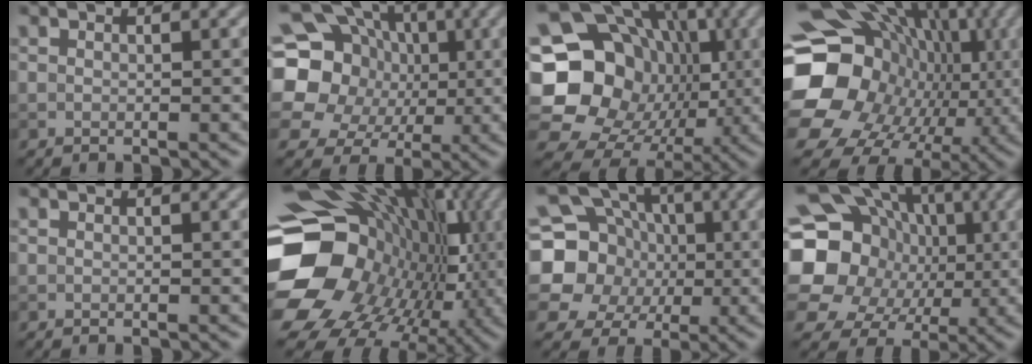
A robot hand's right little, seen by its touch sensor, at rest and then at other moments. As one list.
[{"total": 19.0, "force": [1.7, 17.4, 7.5], "torque": [-0.179, 0.023, -0.010]}, {"total": 18.8, "force": [0.2, 17.1, 8.0], "torque": [-0.164, 0.024, -0.014]}, {"total": 18.4, "force": [0.0, 15.8, 9.4], "torque": [-0.166, -0.011, -0.007]}, {"total": 0.0}, {"total": 19.1, "force": [-1.3, 15.6, 10.9], "torque": [-0.217, -0.019, -0.008]}, {"total": 15.5, "force": [1.0, 14.1, 6.2], "torque": [-0.149, 0.026, -0.020]}, {"total": 18.9, "force": [0.1, 17.3, 7.5], "torque": [-0.176, 0.020, -0.039]}]